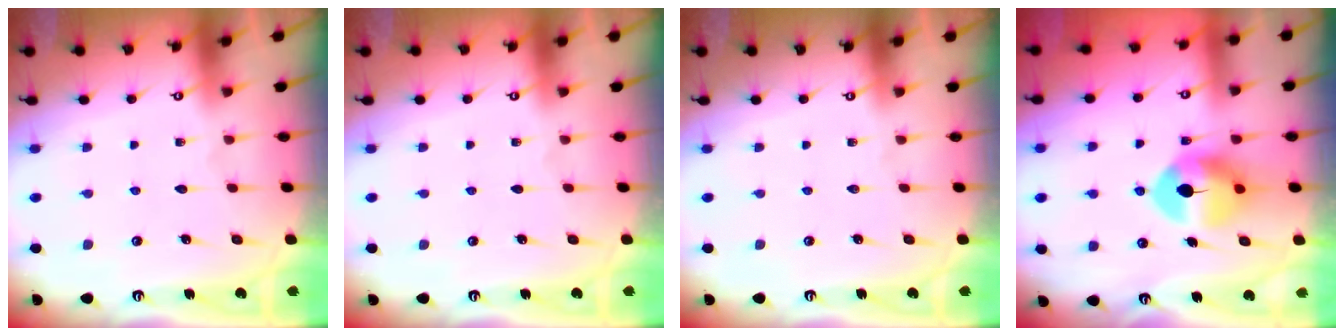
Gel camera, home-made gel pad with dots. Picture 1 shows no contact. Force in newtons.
{"total": 0.0}
{"total": 0.0}
{"total": 9.1, "press": 9.0, "slide": 1.3}